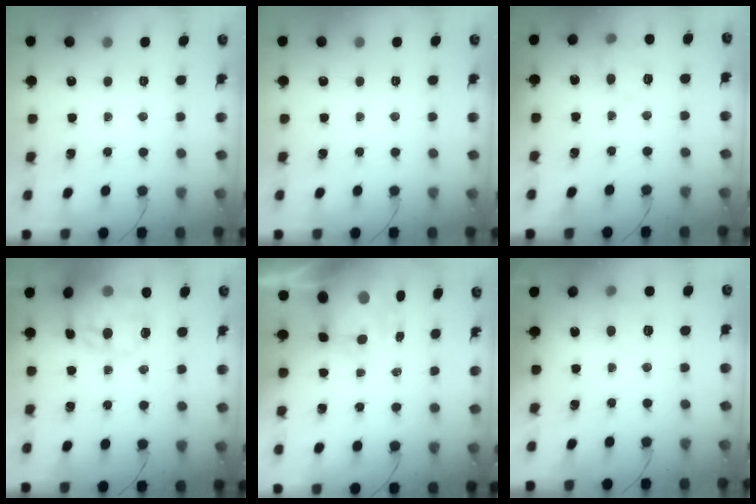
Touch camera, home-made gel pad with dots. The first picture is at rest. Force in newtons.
{"total": 0.0}
{"total": 8.9, "press": 8.8, "slide": 1.4}
{"total": 16.2, "press": 15.8, "slide": 3.3}
{"total": 9.2, "press": 8.9, "slide": 2.2}
{"total": 6.3, "press": 6.0, "slide": 2.0}